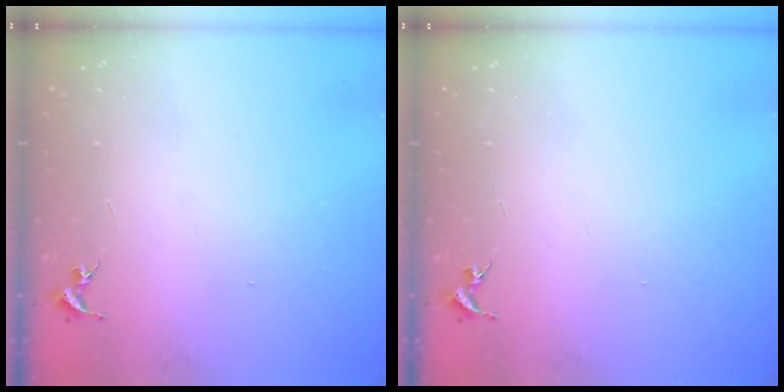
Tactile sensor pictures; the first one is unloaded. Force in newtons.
{"total": 0.0}